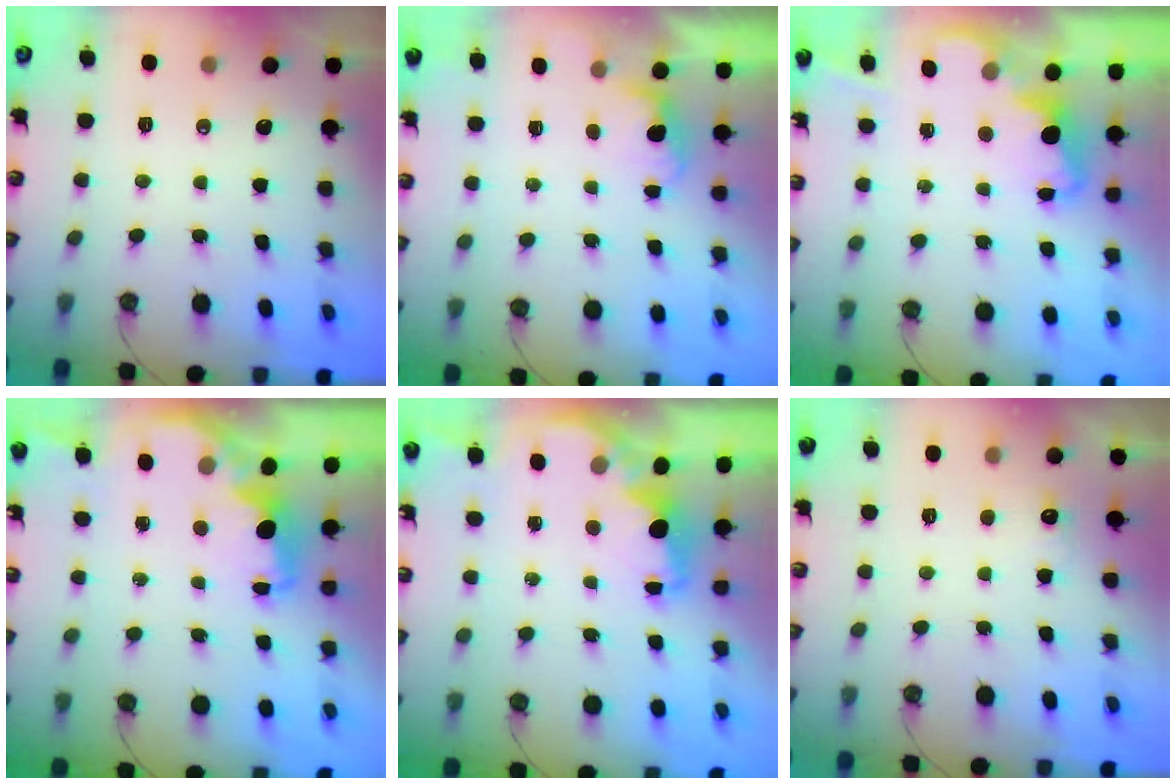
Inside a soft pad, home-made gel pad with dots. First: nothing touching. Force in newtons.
{"total": 1.3, "press": 1.0, "slide": 0.8}
{"total": 2.4, "press": 2.3, "slide": 0.6}
{"total": 2.8, "press": 2.7, "slide": 0.9}
{"total": 2.3, "press": 2.1, "slide": 0.8}
{"total": 3.4, "press": 3.2, "slide": 1.0}